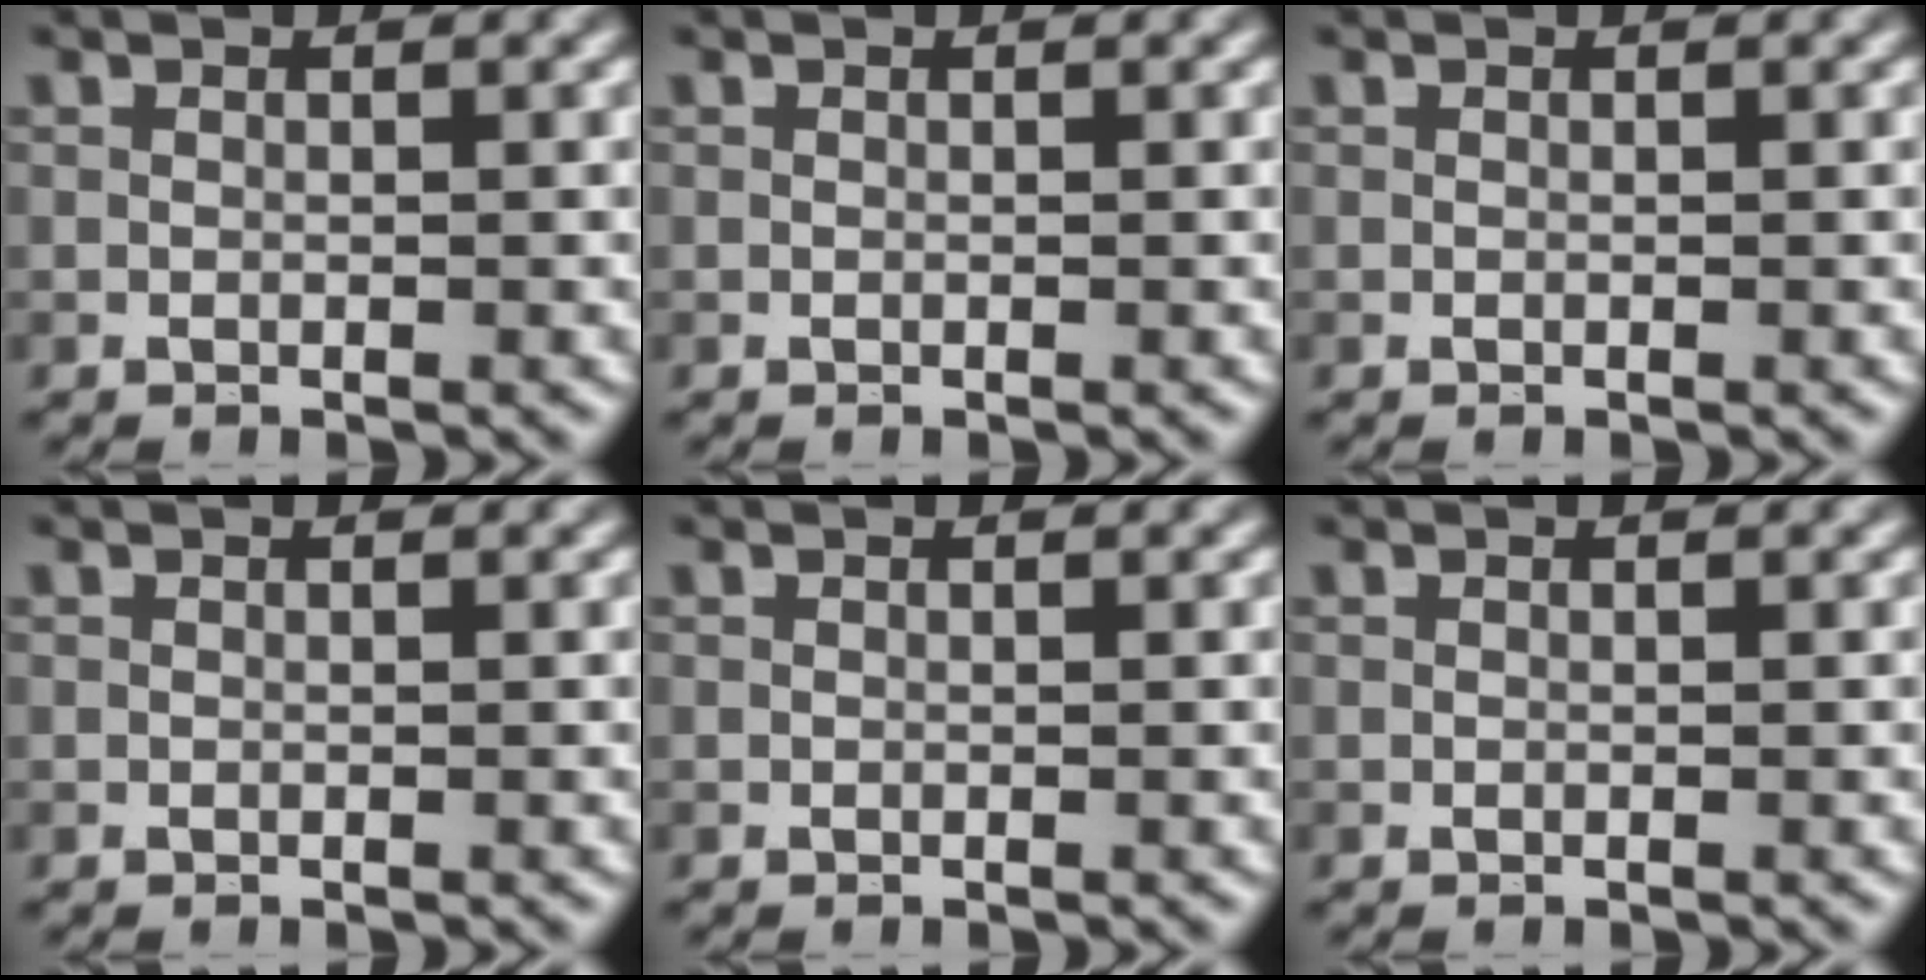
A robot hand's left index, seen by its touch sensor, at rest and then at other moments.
{"total": 0.0}
{"total": 0.0}
{"total": 0.0}
{"total": 0.0}
{"total": 0.0}